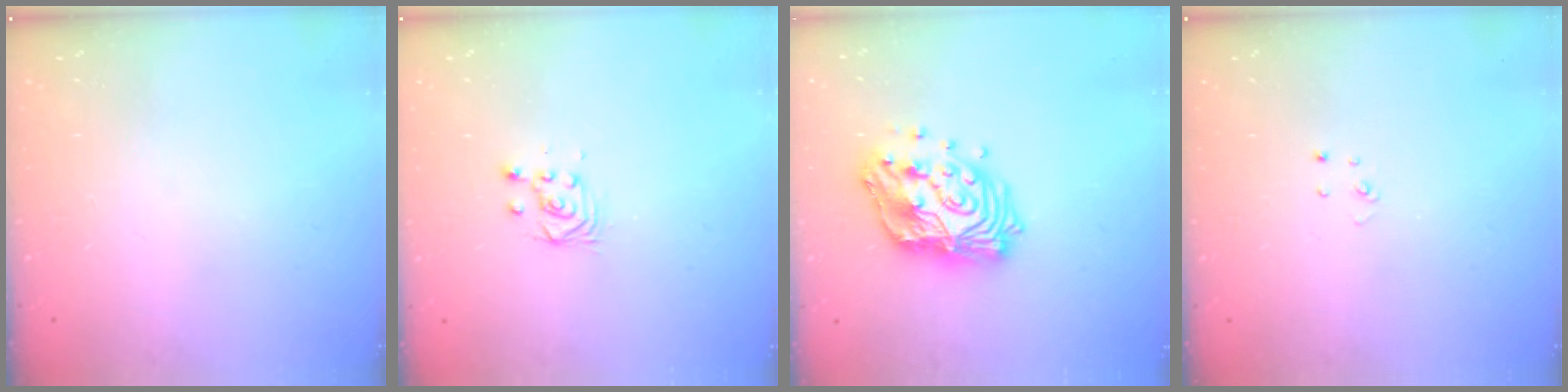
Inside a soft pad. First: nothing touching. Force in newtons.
{"total": 4.1, "press": 4.0, "slide": 0.7}
{"total": 15.9, "press": 15.9, "slide": 1.1}
{"total": 2.7, "press": 2.7, "slide": 0.3}